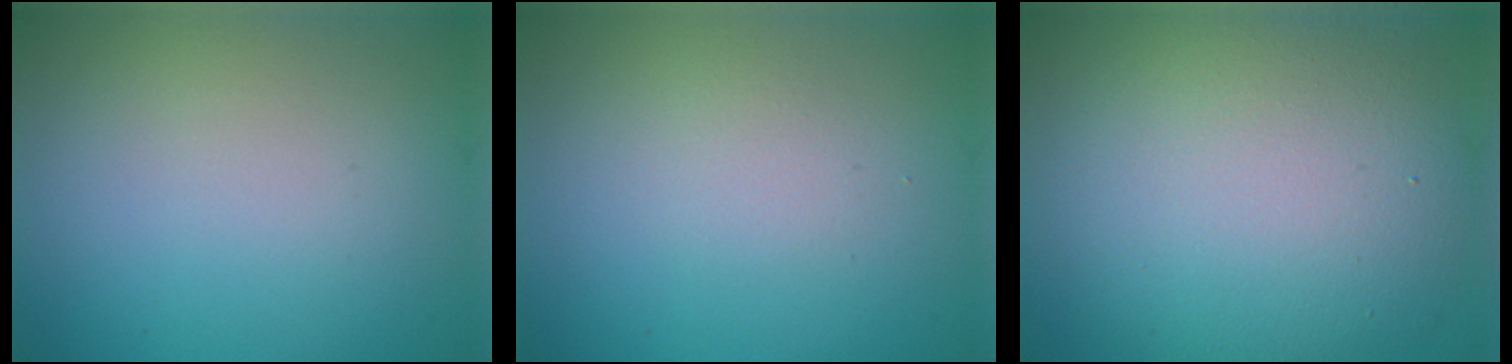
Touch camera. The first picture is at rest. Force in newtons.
{"total": 1.3, "press": 1.3, "slide": 0.0}
{"total": 11.6, "press": 11.6, "slide": 0.5}